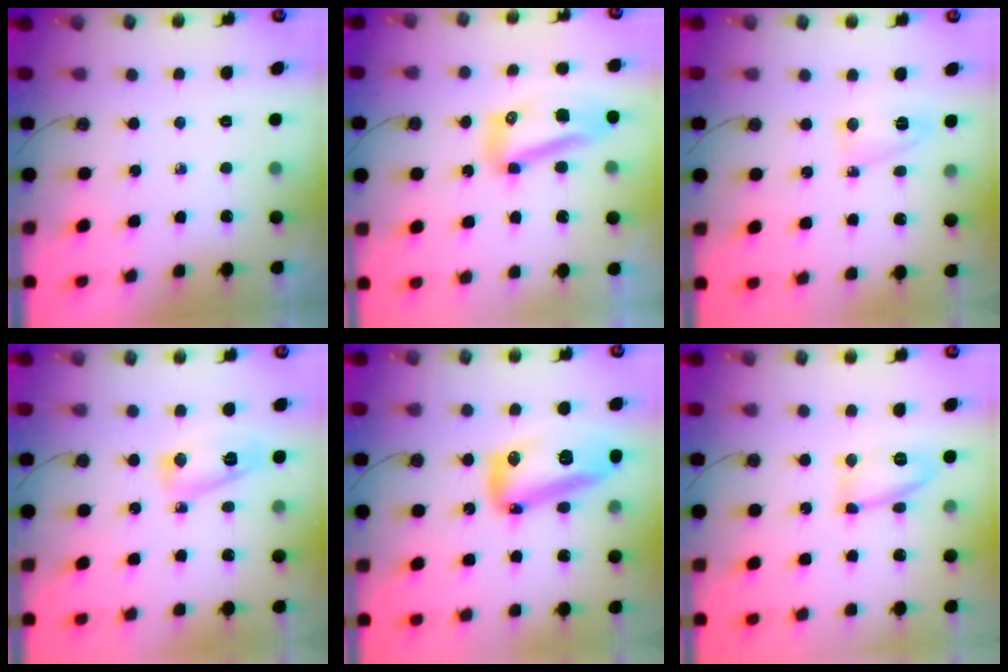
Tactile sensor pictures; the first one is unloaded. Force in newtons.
{"total": 10.4, "press": 10.3, "slide": 1.1}
{"total": 4.0, "press": 3.7, "slide": 1.7}
{"total": 7.4, "press": 7.4, "slide": 0.5}
{"total": 16.2, "press": 16.1, "slide": 2.0}
{"total": 10.3, "press": 10.3, "slide": 0.5}